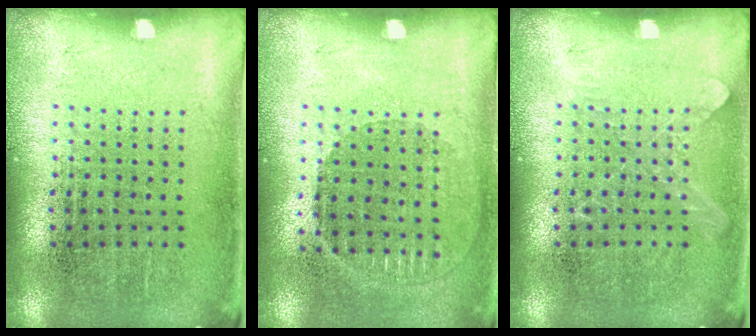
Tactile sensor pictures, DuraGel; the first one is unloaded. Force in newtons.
{"total": 0.9, "press": 0.8, "slide": 0.3}
{"total": 0.8, "press": 0.8, "slide": 0.2}